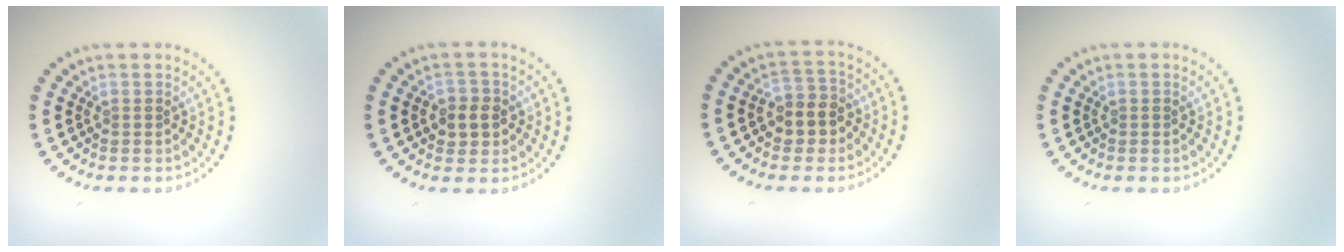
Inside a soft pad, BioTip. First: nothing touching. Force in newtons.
{"total": 2.3, "press": 2.3, "slide": 0.6}
{"total": 3.0, "press": 2.7, "slide": 1.2}
{"total": 0.0}